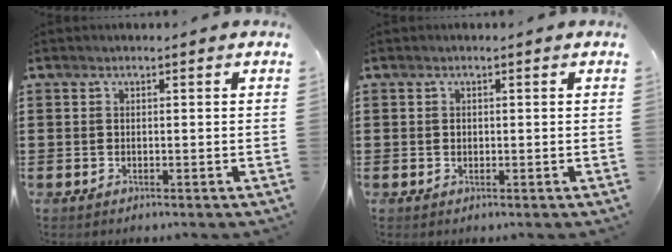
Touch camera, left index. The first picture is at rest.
{"total": 0.7, "force": [0.1, 0.6, 0.3], "torque": [-0.009, 0.002, 0.001]}